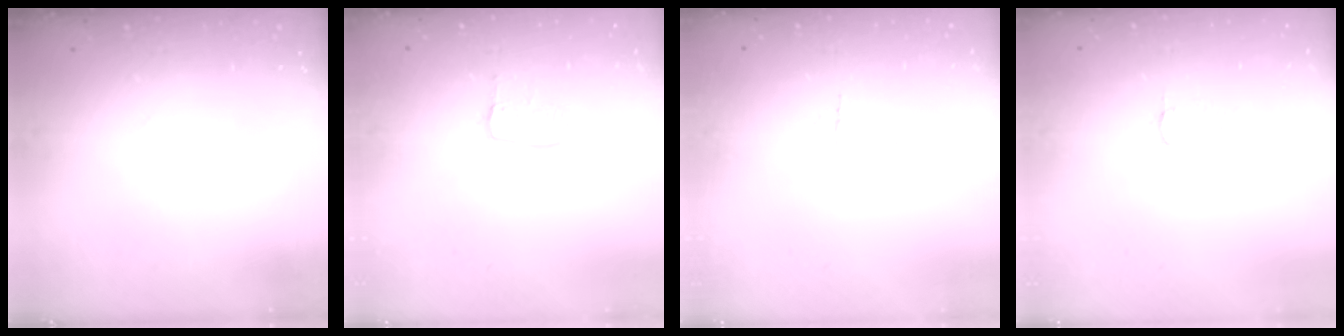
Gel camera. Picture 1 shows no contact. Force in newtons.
{"total": 8.2, "press": 8.2, "slide": 0.7}
{"total": 2.7, "press": 2.7, "slide": 0.1}
{"total": 3.4, "press": 3.4, "slide": 0.1}